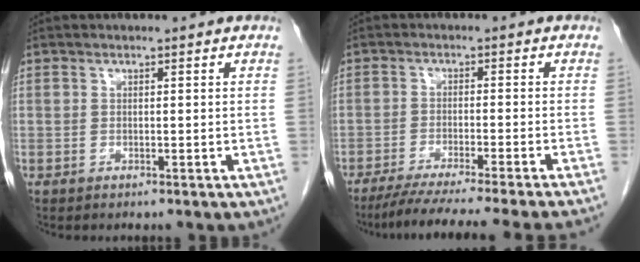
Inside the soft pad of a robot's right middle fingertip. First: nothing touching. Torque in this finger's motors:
{"motor_torque": [0.50, -0.49, 0.07, 0.04]}